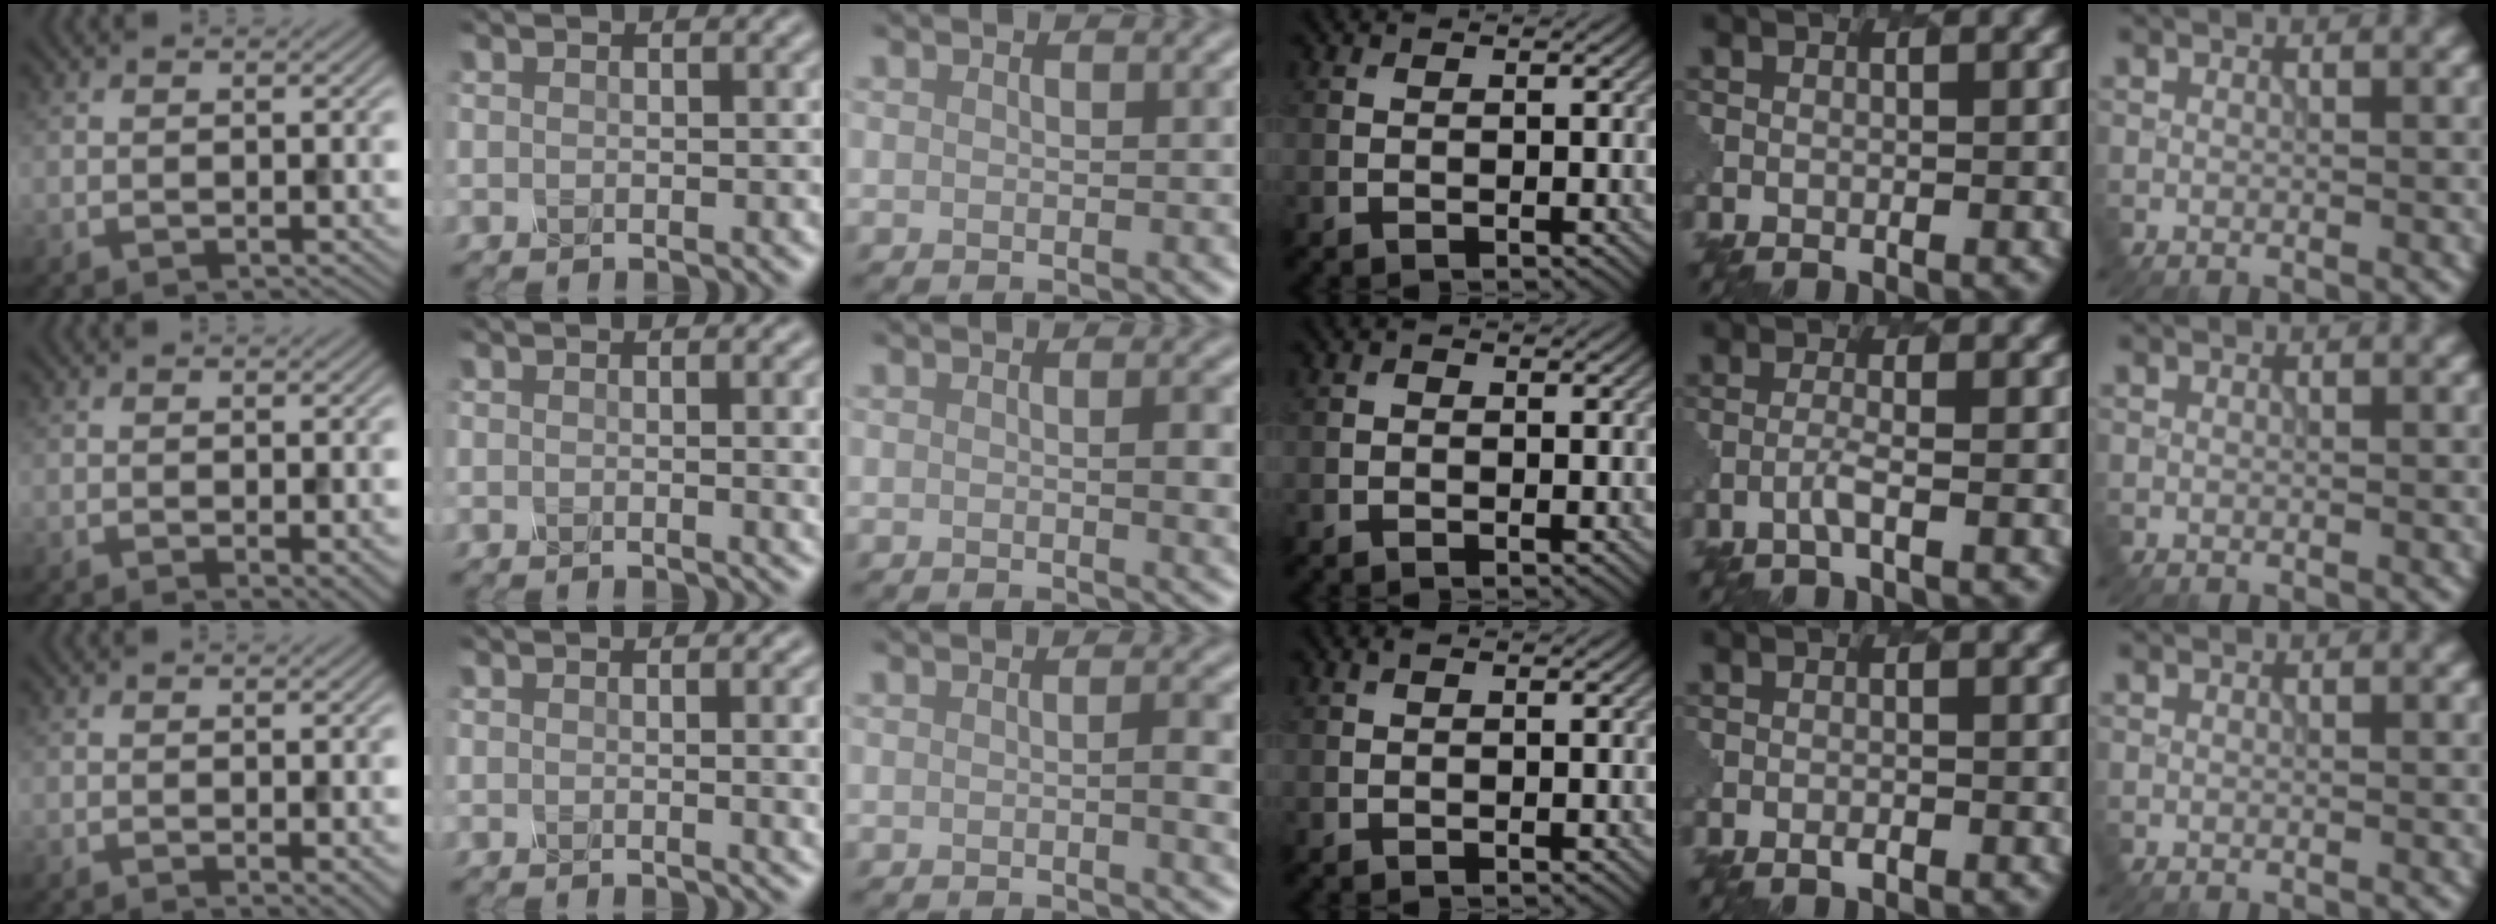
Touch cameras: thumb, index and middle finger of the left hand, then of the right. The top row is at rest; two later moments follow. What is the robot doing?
{"motion": "unscrew", "object": "spray bottle"}